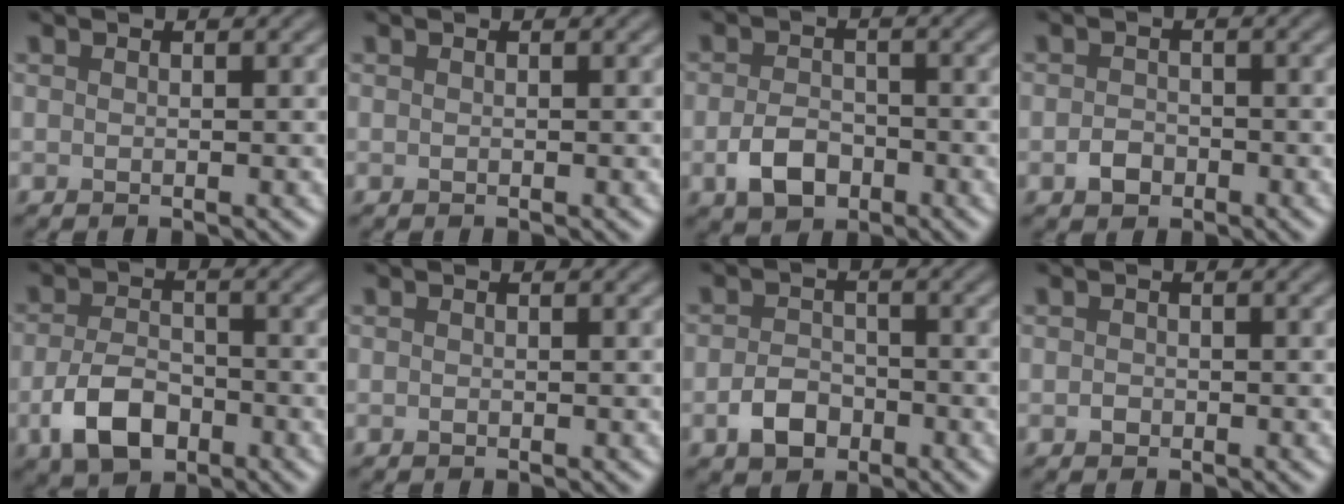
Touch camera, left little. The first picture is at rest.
{"total": 0.0}
{"total": 3.5, "force": [-1.6, 2.4, 2.1], "torque": [-0.042, -0.002, -0.034]}
{"total": 1.7, "force": [-0.9, 1.3, 0.7], "torque": [-0.010, 0.000, -0.023]}
{"total": 5.0, "force": [-2.4, 3.0, 3.2], "torque": [-0.067, -0.004, -0.048]}
{"total": 0.0}
{"total": 3.0, "force": [-1.6, 2.1, 1.5], "torque": [-0.025, 0.002, -0.035]}
{"total": 0.7, "force": [-0.3, 0.6, 0.2], "torque": [-0.001, -0.003, -0.011]}